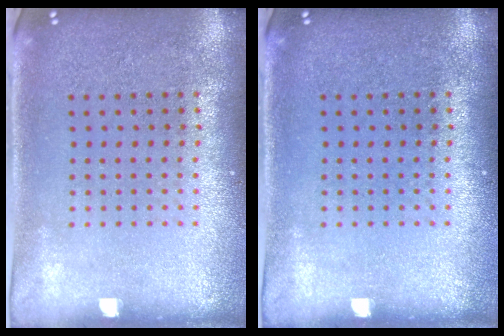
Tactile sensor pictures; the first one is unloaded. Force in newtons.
{"total": 0.0}